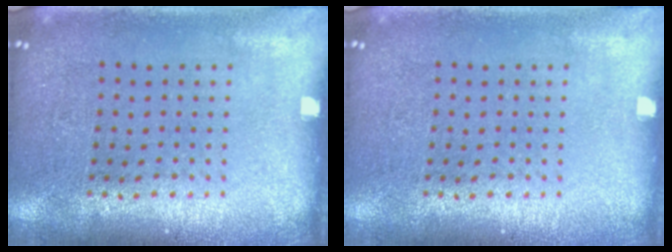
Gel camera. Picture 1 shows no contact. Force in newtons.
{"total": 0.0}